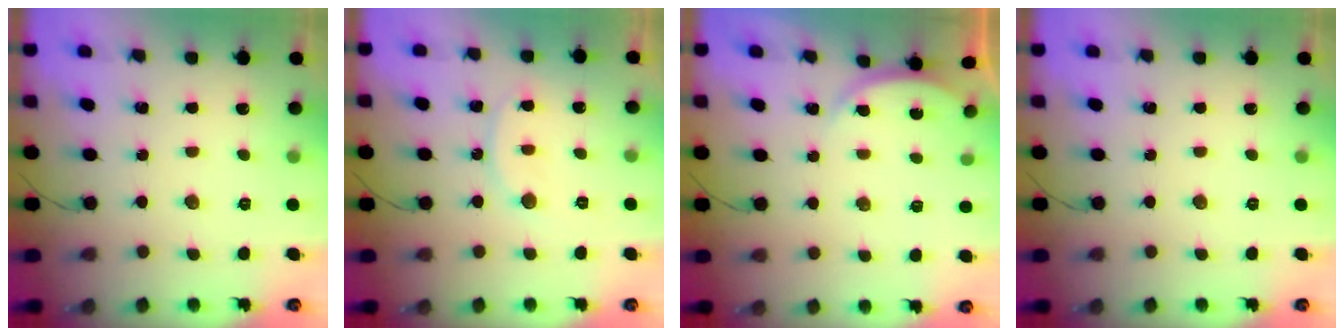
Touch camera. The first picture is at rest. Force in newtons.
{"total": 9.1, "press": 9.1, "slide": 0.1}
{"total": 2.4, "press": 2.4, "slide": 0.3}
{"total": 0.0}